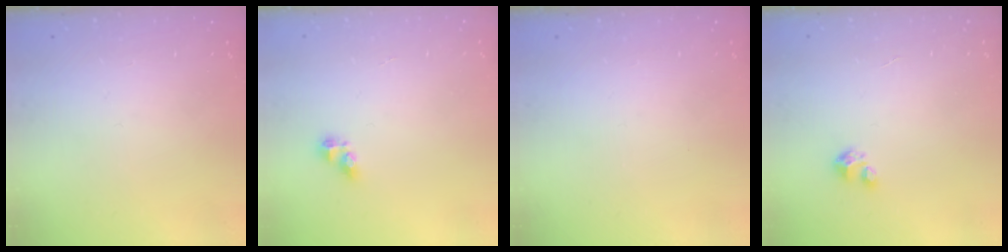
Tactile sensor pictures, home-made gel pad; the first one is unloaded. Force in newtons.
{"total": 6.1, "press": 6.1, "slide": 0.7}
{"total": 0.0}
{"total": 1.7, "press": 1.7, "slide": 0.1}